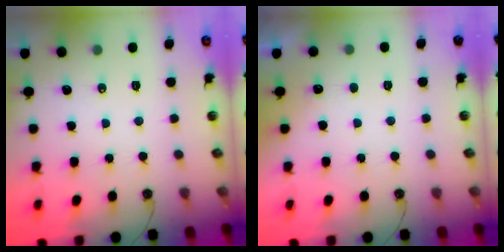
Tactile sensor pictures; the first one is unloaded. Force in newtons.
{"total": 3.7, "press": 3.6, "slide": 1.0}